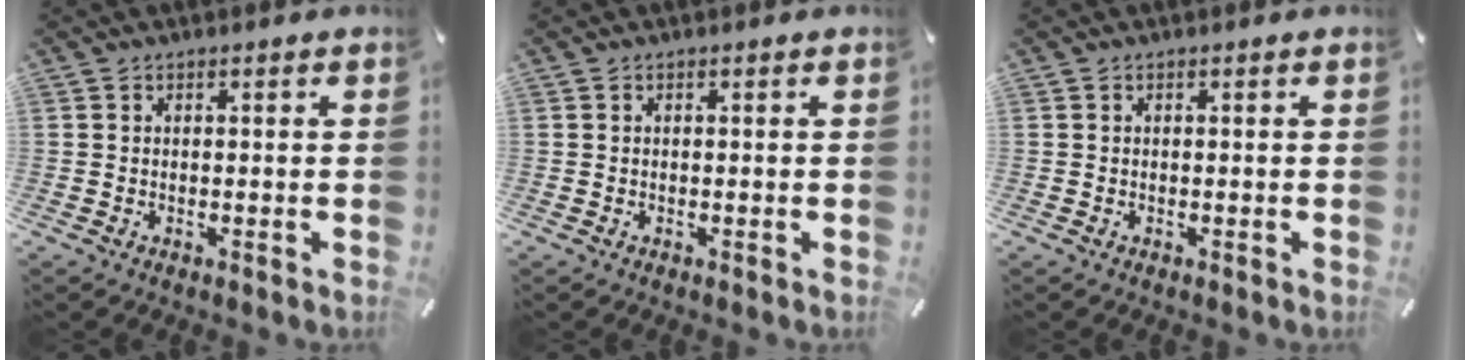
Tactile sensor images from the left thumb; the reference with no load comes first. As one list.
[{"total": 0.0}, {"total": 0.0}]